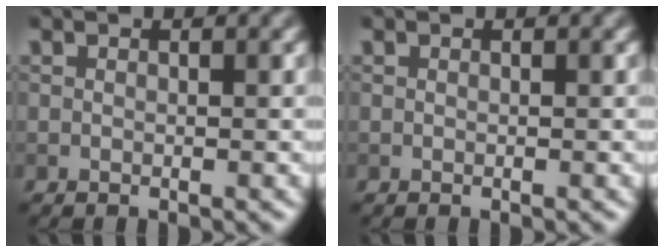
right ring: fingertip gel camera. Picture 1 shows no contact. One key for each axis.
{"total": 0.0}